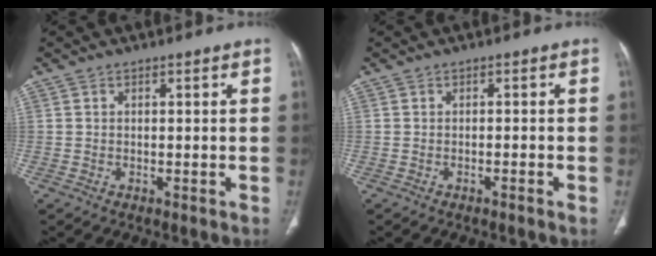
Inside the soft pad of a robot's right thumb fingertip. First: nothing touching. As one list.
[{"total": 1.0, "force": [-0.6, -0.1, 0.8], "torque": [-0.021, 0.004, -0.010]}]